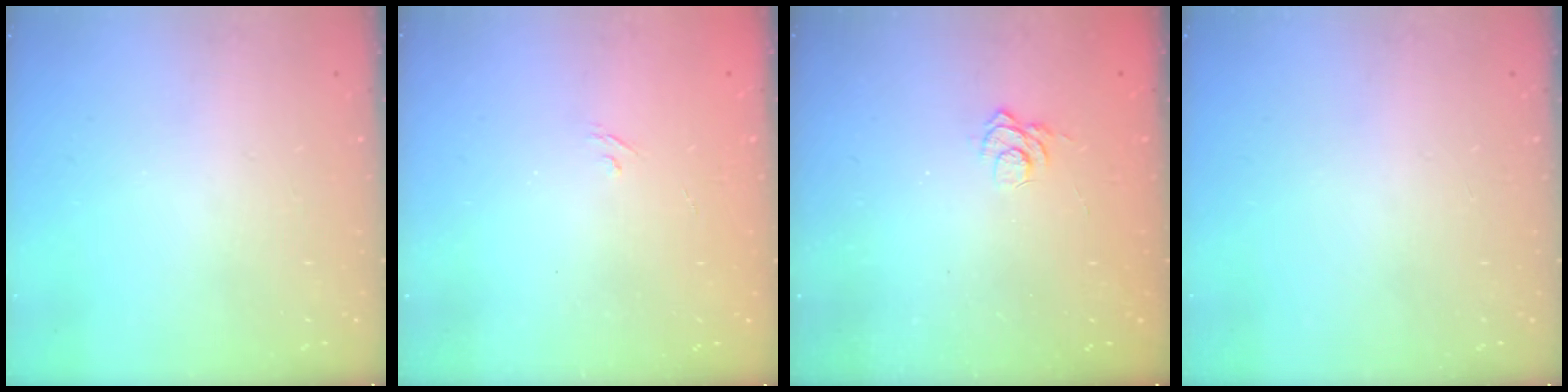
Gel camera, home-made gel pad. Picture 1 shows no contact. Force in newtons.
{"total": 2.0, "press": 1.7, "slide": 1.2}
{"total": 2.6, "press": 2.3, "slide": 1.1}
{"total": 0.0}